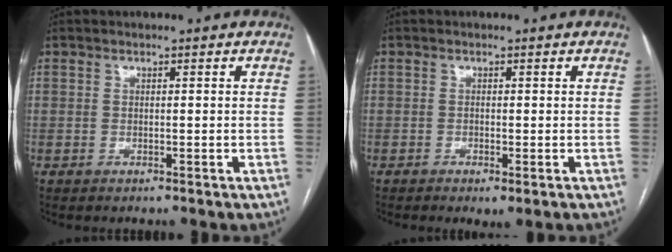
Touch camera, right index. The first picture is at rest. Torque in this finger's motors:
{"motor_torque": [1.15, -0.91, 0.20, 0.06]}